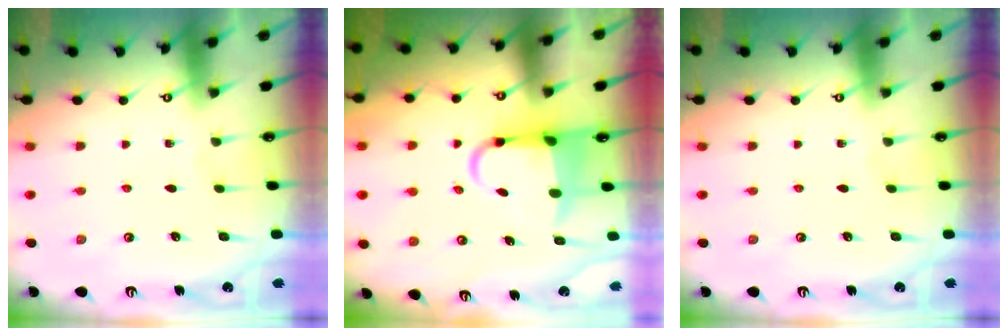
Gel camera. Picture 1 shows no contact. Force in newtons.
{"total": 6.5, "press": 6.3, "slide": 1.4}
{"total": 0.0}